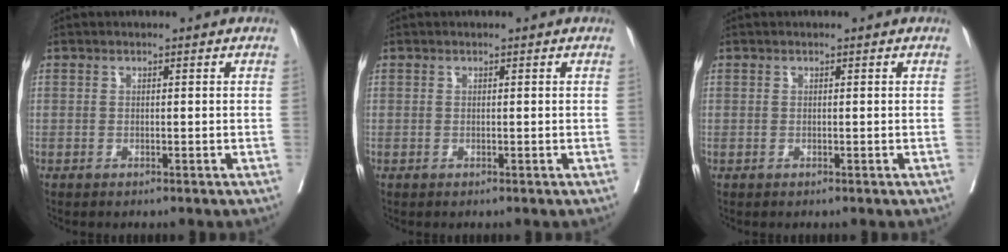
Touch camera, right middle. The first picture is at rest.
{"total": 0.0}
{"total": 0.0}